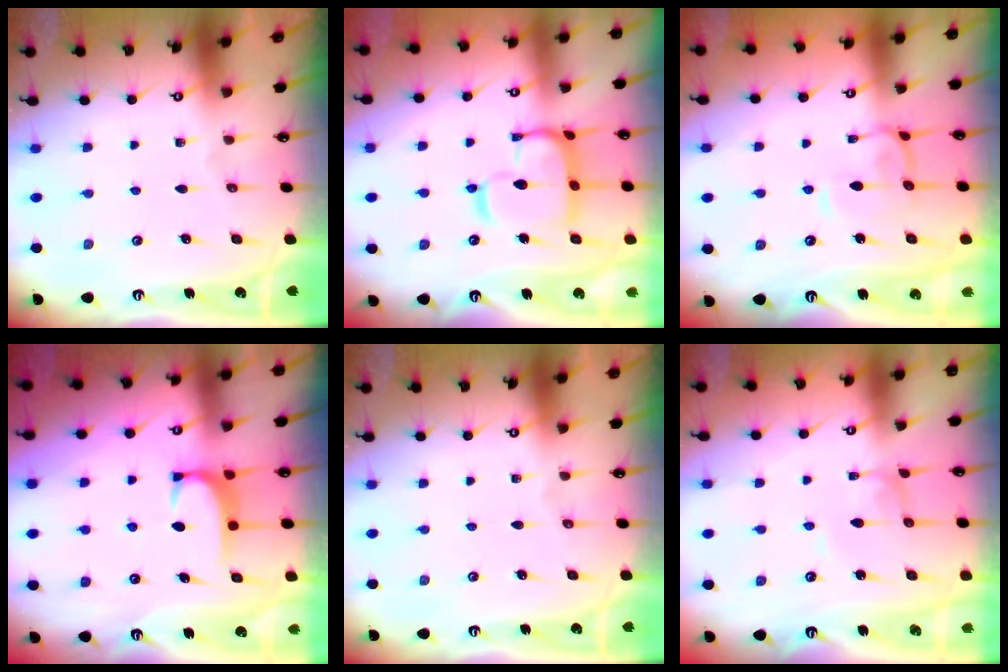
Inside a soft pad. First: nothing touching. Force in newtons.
{"total": 12.0, "press": 11.9, "slide": 1.4}
{"total": 0.7, "press": 0.4, "slide": 0.5}
{"total": 1.6, "press": 1.6, "slide": 0.5}
{"total": 0.0}
{"total": 2.2, "press": 2.2, "slide": 0.1}